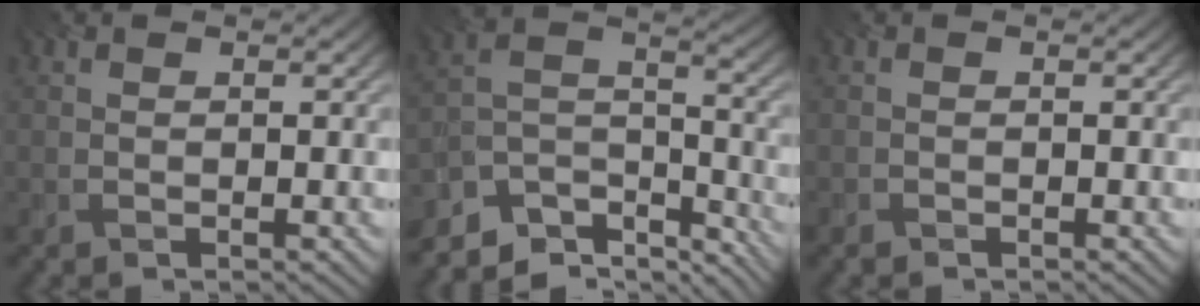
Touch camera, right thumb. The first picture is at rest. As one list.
[{"total": 10.3, "force": [-8.4, 4.1, 4.4], "torque": [-0.094, -0.003, -0.151]}, {"total": 0.5, "force": [-0.5, 0.1, 0.0], "torque": [-0.001, -0.002, -0.012]}]